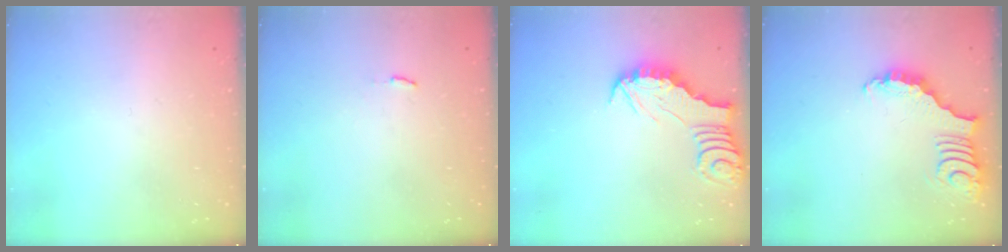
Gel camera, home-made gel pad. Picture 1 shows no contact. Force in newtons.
{"total": 2.9, "press": 2.9, "slide": 0.3}
{"total": 2.9, "press": 2.9, "slide": 0.2}
{"total": 3.4, "press": 3.3, "slide": 0.7}